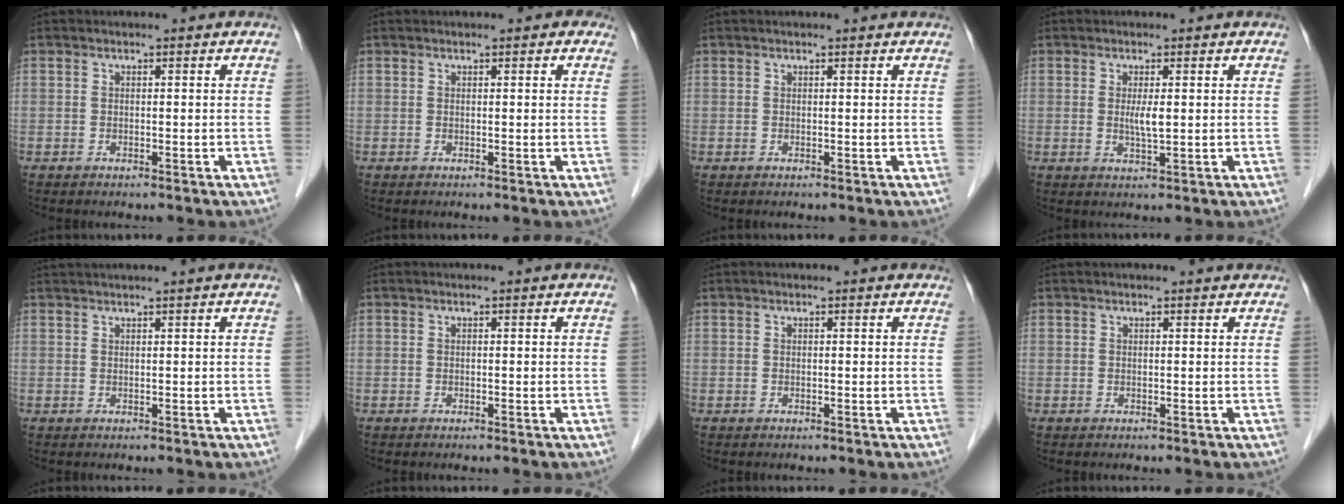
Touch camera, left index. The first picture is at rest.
{"total": 1.1, "force": [0.7, 0.5, 0.7], "torque": [-0.006, 0.003, 0.003]}
{"total": 0.8, "force": [0.7, 0.0, 0.2], "torque": [-0.007, 0.005, 0.010]}
{"total": 2.4, "force": [0.3, 0.3, 2.4], "torque": [-0.048, -0.004, 0.006]}
{"total": 2.8, "force": [2.4, -0.8, 1.3], "torque": [-0.016, 0.021, 0.048]}
{"total": 0.0}
{"total": 0.0}
{"total": 1.3, "force": [1.3, 0.0, 0.3], "torque": [-0.010, 0.006, 0.015]}